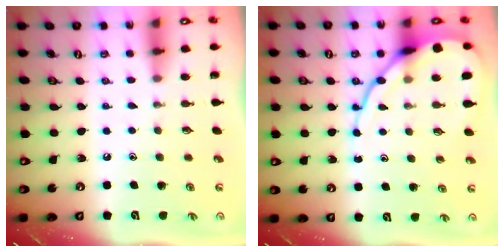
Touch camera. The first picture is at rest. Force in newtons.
{"total": 13.6, "press": 13.5, "slide": 1.5}